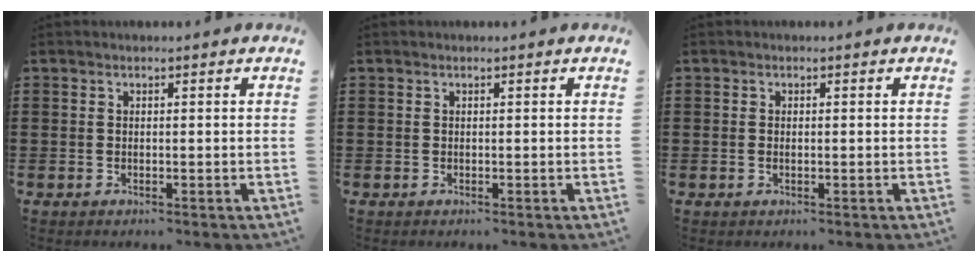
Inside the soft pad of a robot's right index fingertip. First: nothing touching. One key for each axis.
{"total": 0.0}
{"total": 0.6, "fx": -0.1, "fy": 0.3, "fz": 0.5, "tx": -0.011, "ty": -0.001, "tz": -0.001}